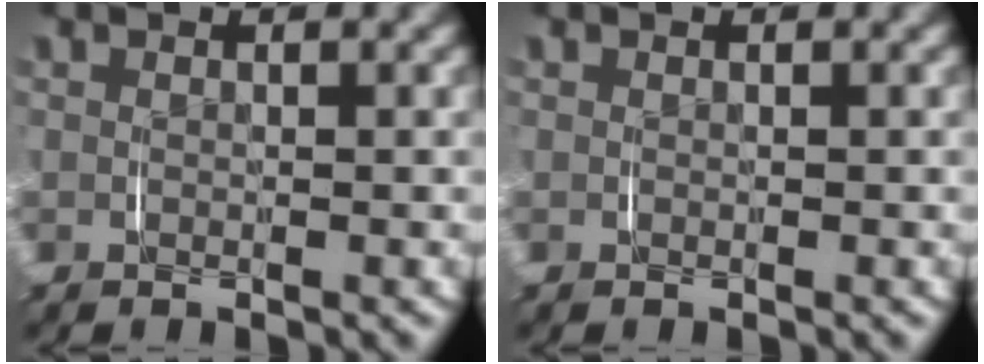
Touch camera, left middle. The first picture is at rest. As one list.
[{"total": 0.0}]